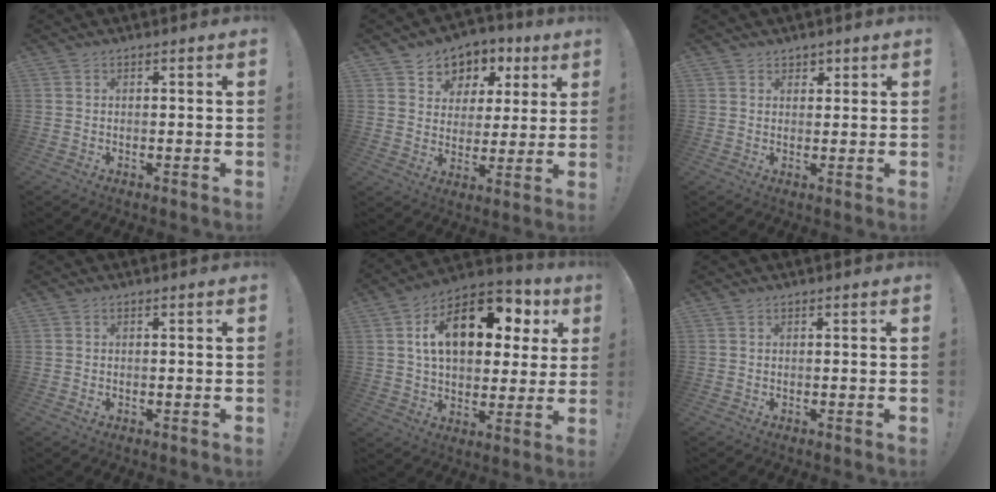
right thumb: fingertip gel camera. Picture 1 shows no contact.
{"total": 7.4, "force": [2.6, 6.7, 1.7], "torque": [-0.019, -0.024, 0.055]}
{"total": 2.4, "force": [1.5, 1.9, 0.3], "torque": [0.012, -0.009, 0.025]}
{"total": 0.6, "force": [0.1, 0.6, 0.1], "torque": [0.005, 0.001, 0.000]}
{"total": 19.1, "force": [6.9, 11.0, 14.0], "torque": [-0.218, -0.018, 0.116]}
{"total": 0.0}